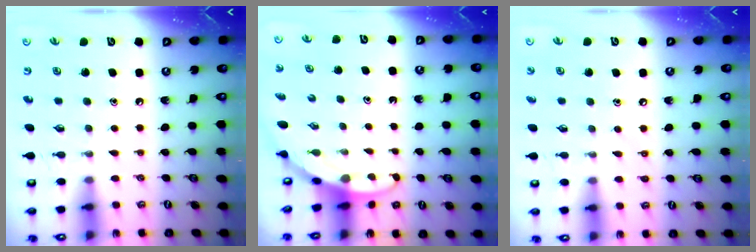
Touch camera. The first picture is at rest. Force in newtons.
{"total": 2.8, "press": 2.8, "slide": 0.0}
{"total": 3.8, "press": 3.8, "slide": 0.5}